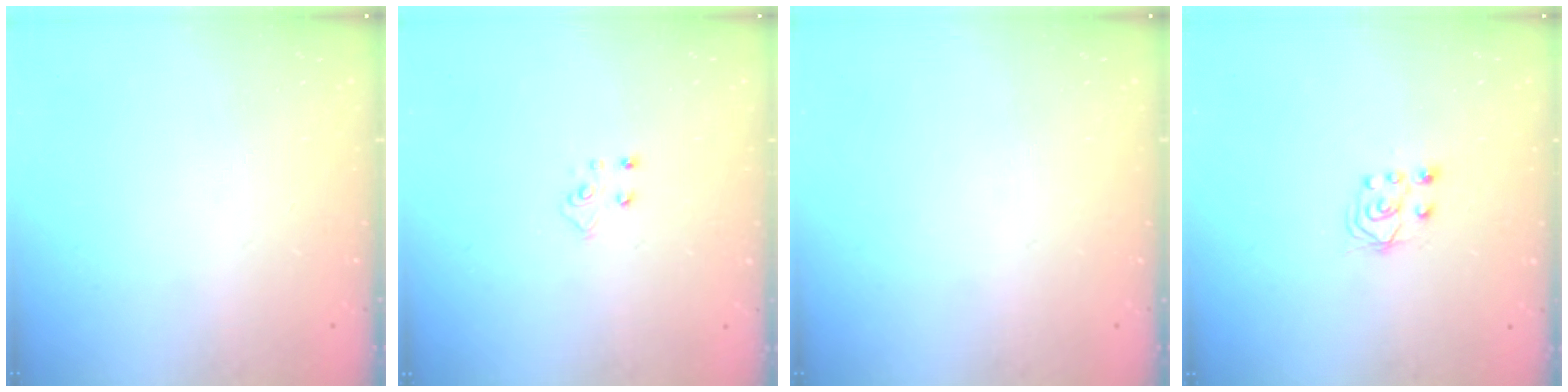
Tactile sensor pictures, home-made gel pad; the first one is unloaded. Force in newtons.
{"total": 4.8, "press": 4.8, "slide": 0.5}
{"total": 0.0}
{"total": 5.5, "press": 5.5, "slide": 0.4}